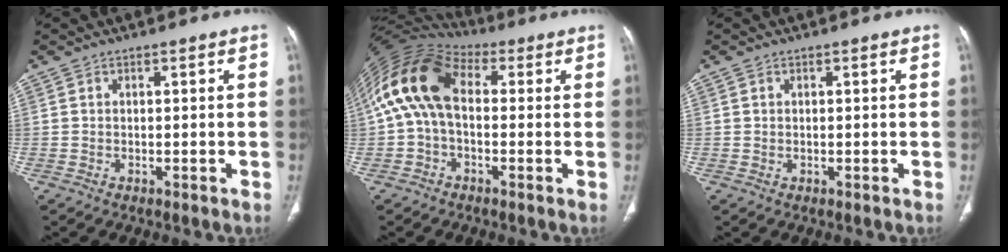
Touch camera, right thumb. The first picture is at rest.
{"total": 14.0, "force": [1.4, 8.6, 10.9], "torque": [-0.212, 0.042, 0.013]}
{"total": 0.0}